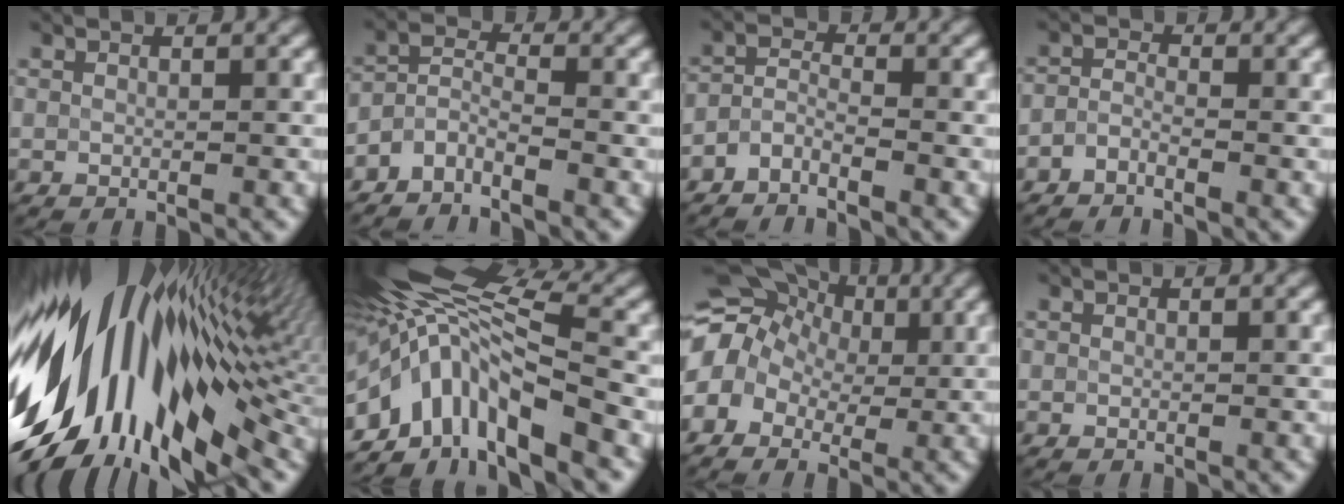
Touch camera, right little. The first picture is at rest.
{"total": 2.8, "force": [-2.3, 0.7, 1.3], "torque": [-0.026, 0.001, -0.056]}
{"total": 2.0, "force": [-1.6, 0.6, 1.0], "torque": [-0.024, 0.001, -0.040]}
{"total": 1.4, "force": [-1.1, 0.4, 0.7], "torque": [-0.017, 0.001, -0.026]}
{"total": 17.9, "force": [-0.2, 9.2, 15.3], "torque": [-0.278, -0.026, -0.008]}
{"total": 11.5, "force": [-3.7, 4.9, 9.7], "torque": [-0.158, 0.015, -0.074]}
{"total": 10.4, "force": [1.6, 8.4, 5.8], "torque": [-0.109, 0.043, -0.019]}
{"total": 0.0}